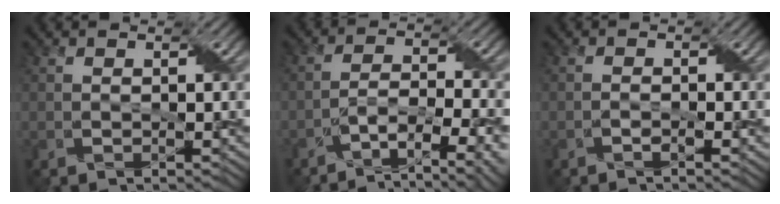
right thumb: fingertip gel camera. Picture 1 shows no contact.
{"total": 8.0, "force": [-5.3, 1.8, 5.7], "torque": [-0.097, 0.003, -0.089]}
{"total": 1.3, "force": [-0.8, 0.3, 1.0], "torque": [-0.019, 0.002, -0.014]}